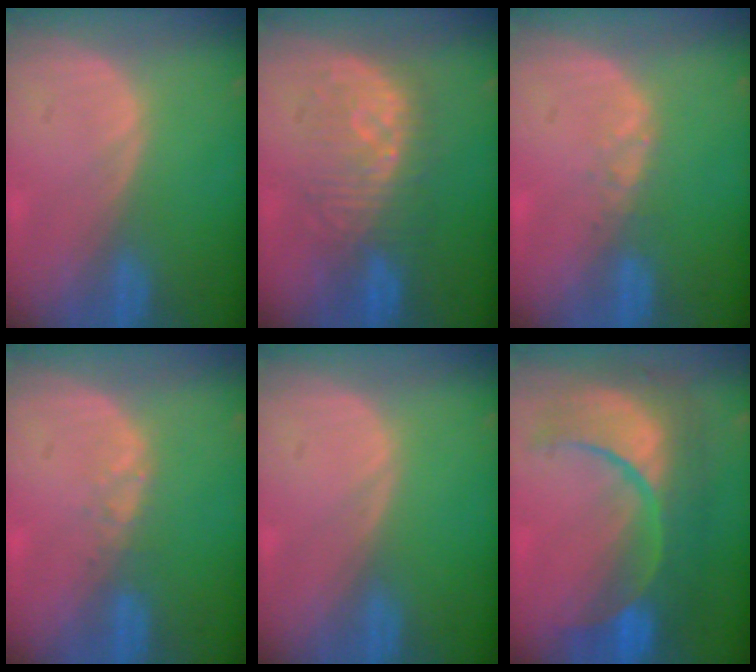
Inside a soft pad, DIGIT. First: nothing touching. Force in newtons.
{"total": 8.2, "press": 8.2, "slide": 0.5}
{"total": 1.4, "press": 1.4, "slide": 0.2}
{"total": 1.4, "press": 1.4, "slide": 0.2}
{"total": 0.0}
{"total": 12.1, "press": 12.0, "slide": 1.4}